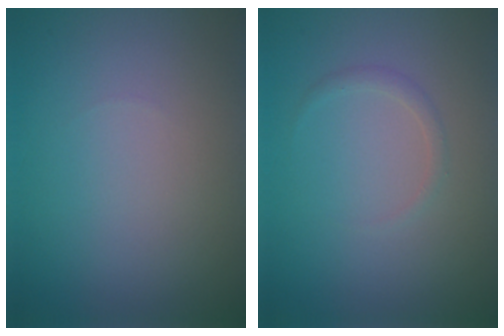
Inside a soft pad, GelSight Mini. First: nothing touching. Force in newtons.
{"total": 0.8, "press": 0.8, "slide": 0.2}